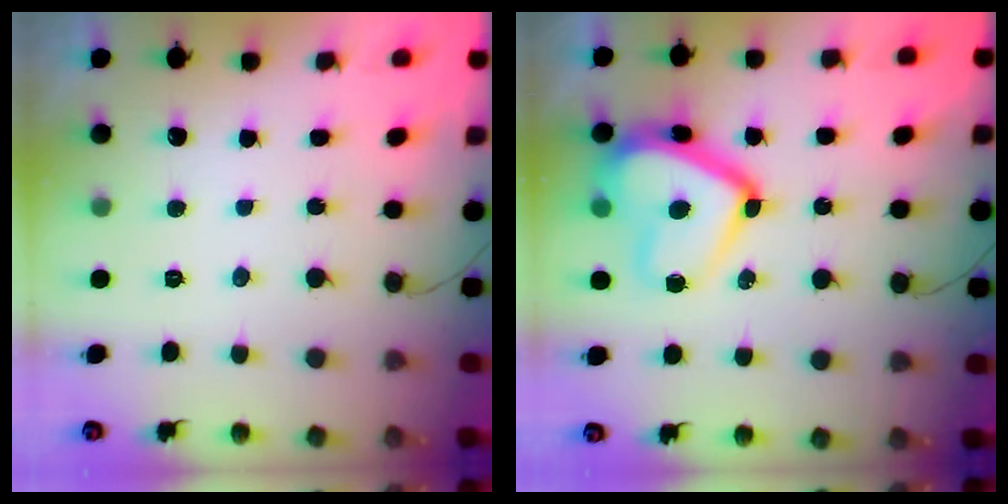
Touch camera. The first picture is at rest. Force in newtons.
{"total": 16.7, "press": 16.6, "slide": 1.5}